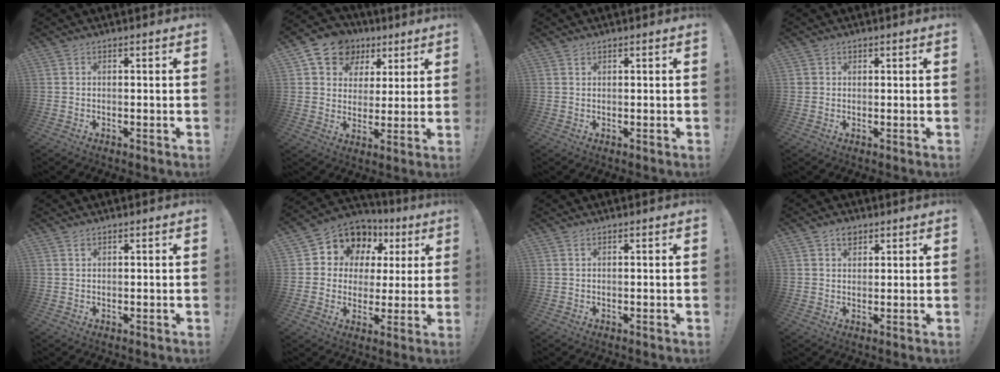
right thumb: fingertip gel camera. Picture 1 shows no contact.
{"total": 12.2, "force": [6.3, 9.4, 4.4], "torque": [-0.062, -0.038, 0.121]}
{"total": 0.7, "force": [0.5, 0.3, 0.3], "torque": [-0.002, -0.003, 0.009]}
{"total": 1.4, "force": [0.7, 1.2, 0.2], "torque": [-0.004, 0.001, 0.014]}
{"total": 0.9, "force": [0.6, 0.5, 0.4], "torque": [-0.005, -0.002, 0.010]}
{"total": 10.0, "force": [5.1, 7.9, 3.4], "torque": [-0.053, -0.039, 0.099]}
{"total": 0.5, "force": [0.2, 0.1, 0.5], "torque": [-0.013, 0.002, 0.004]}
{"total": 3.6, "force": [2.3, 2.4, 1.4], "torque": [-0.004, -0.012, 0.038]}